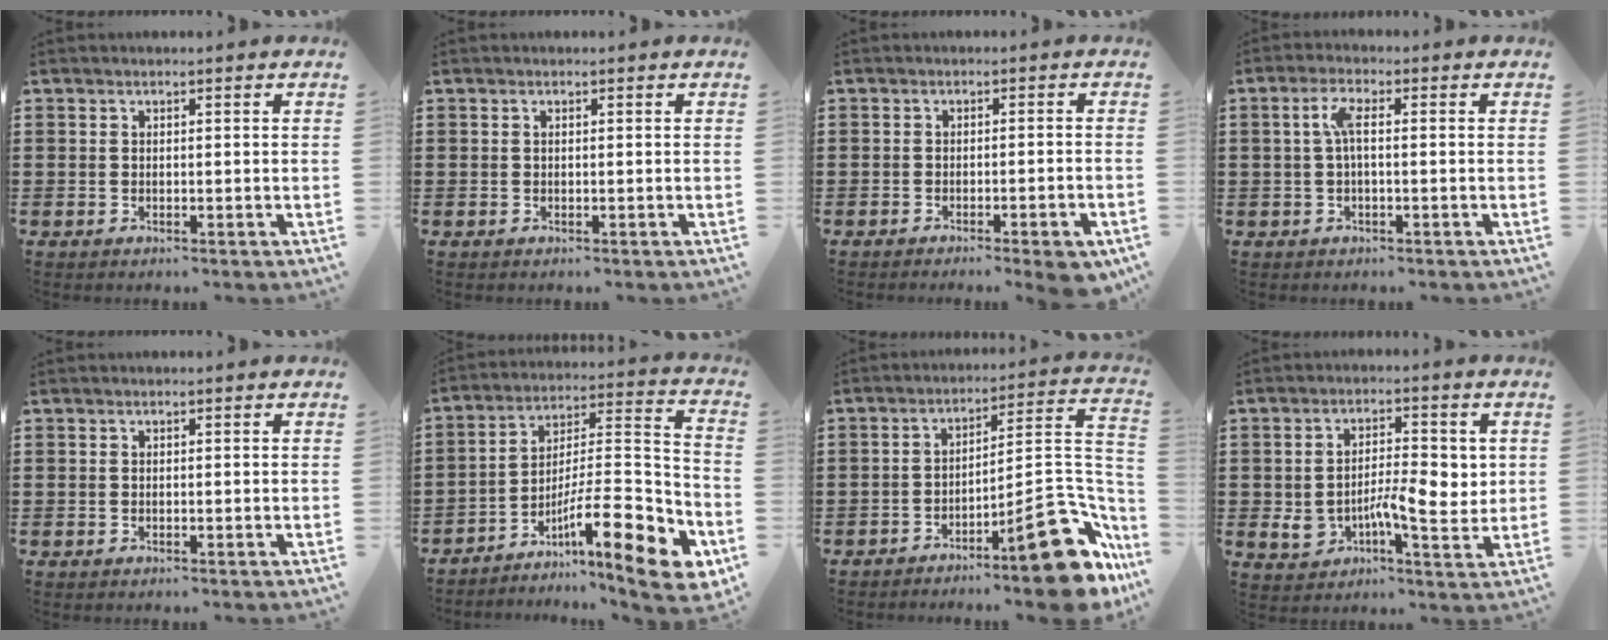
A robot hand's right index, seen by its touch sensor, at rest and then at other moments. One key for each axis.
{"total": 0.0}
{"total": 2.5, "fx": -1.9, "fy": -0.1, "fz": 1.6, "tx": -0.024, "ty": -0.003, "tz": -0.033}
{"total": 3.6, "fx": 0.1, "fy": 0.9, "fz": 3.5, "tx": -0.075, "ty": 0.003, "tz": -0.003}
{"total": 0.0}
{"total": 14.8, "fx": -8.1, "fy": 3.1, "fz": 11.9, "tx": -0.166, "ty": 0.011, "tz": -0.141}
{"total": 15.4, "fx": -9.4, "fy": 4.0, "fz": 11.5, "tx": -0.128, "ty": 0.030, "tz": -0.157}
{"total": 8.5, "fx": -1.0, "fy": 4.3, "fz": 7.3, "tx": -0.110, "ty": 0.005, "tz": -0.023}